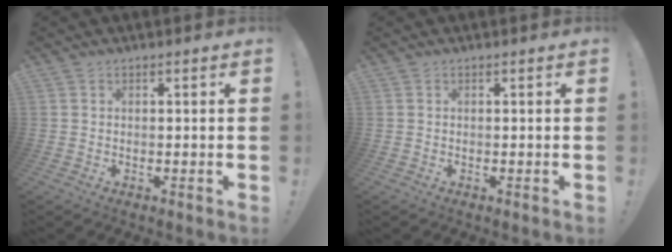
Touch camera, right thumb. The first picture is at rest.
{"total": 0.0}